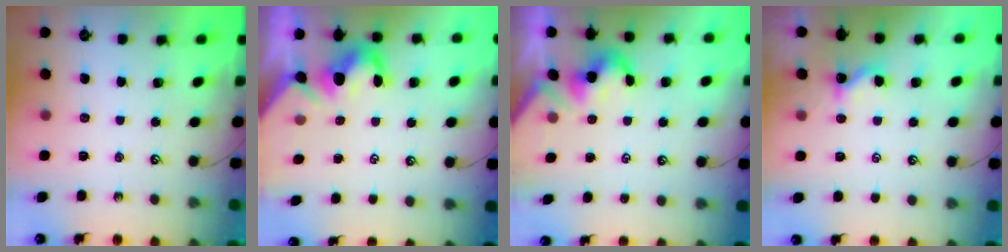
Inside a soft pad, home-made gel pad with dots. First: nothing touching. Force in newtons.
{"total": 2.4, "press": 2.3, "slide": 0.7}
{"total": 1.9, "press": 1.9, "slide": 0.5}
{"total": 1.0, "press": 1.0, "slide": 0.2}